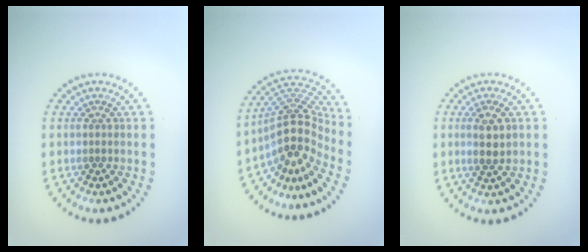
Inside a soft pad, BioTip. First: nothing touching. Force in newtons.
{"total": 5.1, "press": 3.7, "slide": 3.5}
{"total": 2.3, "press": 2.2, "slide": 0.5}